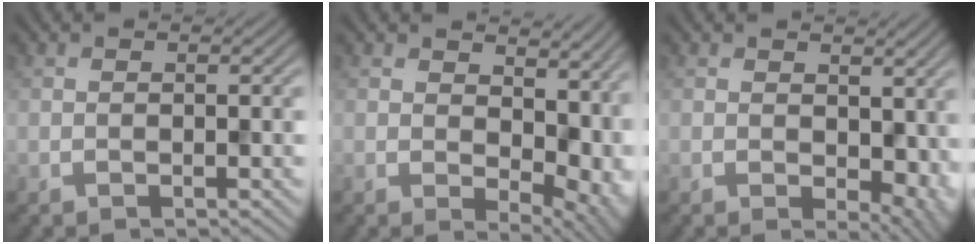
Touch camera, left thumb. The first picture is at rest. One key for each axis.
{"total": 8.9, "fx": 2.7, "fy": 5.5, "fz": 6.4, "tx": -0.091, "ty": -0.021, "tz": 0.061}
{"total": 5.8, "fx": 0.5, "fy": 3.8, "fz": 4.3, "tx": -0.064, "ty": -0.020, "tz": 0.019}